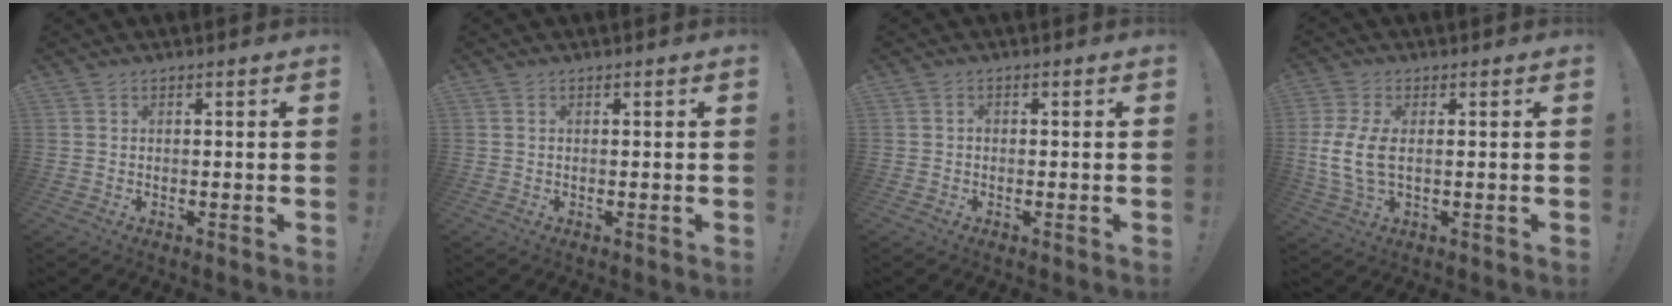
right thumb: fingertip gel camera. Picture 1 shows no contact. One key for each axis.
{"total": 0.0}
{"total": 0.8, "fx": -0.5, "fy": 0.6, "fz": 0.2, "tx": -0.007, "ty": 0.004, "tz": -0.009}
{"total": 9.0, "fx": 0.2, "fy": 4.4, "fz": 7.9, "tx": -0.164, "ty": -0.014, "tz": 0.006}